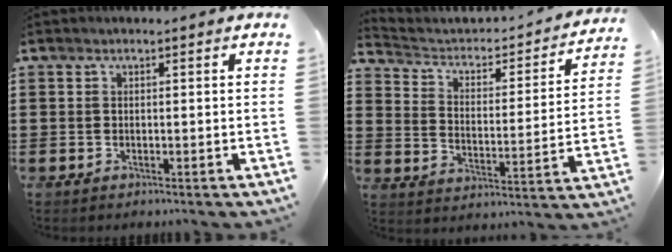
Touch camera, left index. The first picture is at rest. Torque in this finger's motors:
{"motor_torque": [-0.34, 0.66, 0.00, -0.01]}